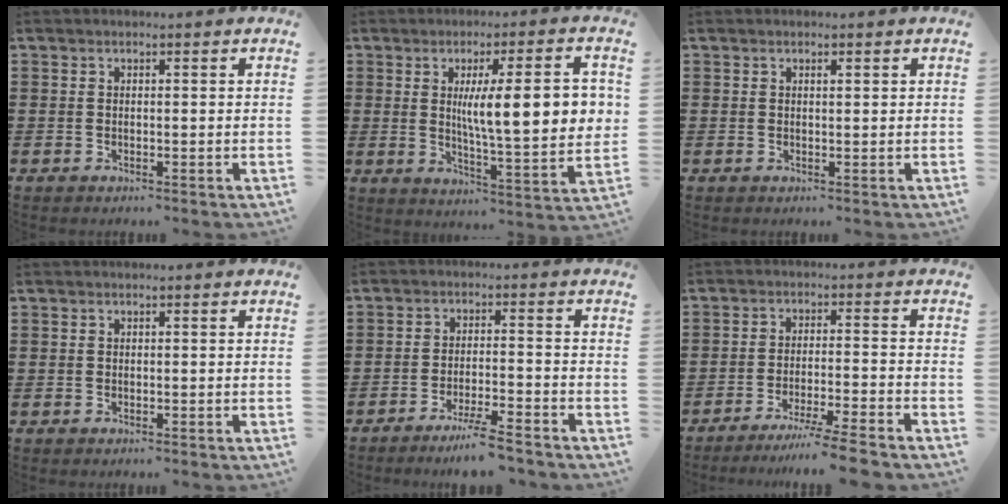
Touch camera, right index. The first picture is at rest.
{"total": 11.8, "force": [2.0, 2.1, 11.5], "torque": [-0.185, -0.004, 0.028]}
{"total": 0.6, "force": [0.3, 0.2, 0.5], "torque": [-0.010, 0.001, 0.005]}
{"total": 0.0}
{"total": 4.9, "force": [-4.3, -0.4, 2.5], "torque": [-0.046, -0.013, -0.080]}
{"total": 5.8, "force": [-4.9, -0.7, 2.9], "torque": [-0.052, -0.017, -0.095]}